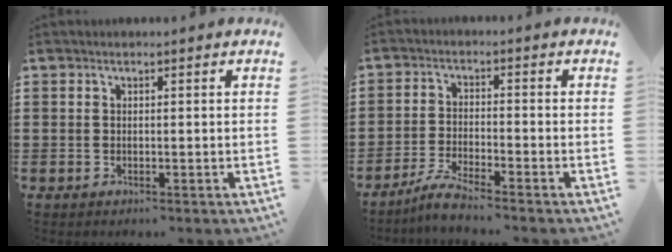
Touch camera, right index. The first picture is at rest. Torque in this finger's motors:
{"motor_torque": [-0.27, 0.60, 0.06, 0.02]}